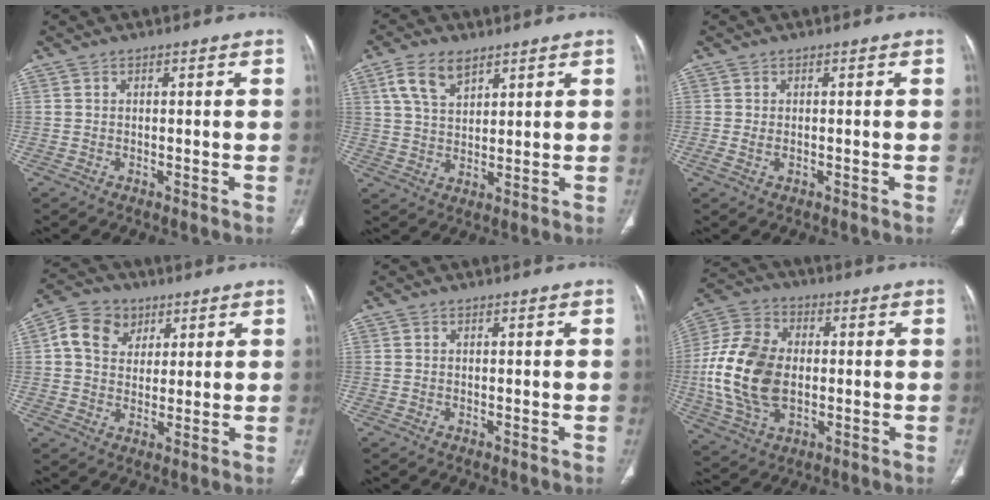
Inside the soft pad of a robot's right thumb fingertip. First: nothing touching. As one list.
[{"total": 7.5, "force": [4.2, 4.1, 4.6], "torque": [-0.080, -0.013, 0.085]}, {"total": 1.4, "force": [-0.3, 0.8, 1.2], "torque": [-0.032, 0.002, 0.000]}, {"total": 9.0, "force": [3.3, 7.2, 4.2], "torque": [-0.056, -0.002, 0.054]}, {"total": 0.0}, {"total": 17.3, "force": [-1.0, 11.4, 13.1], "torque": [-0.262, 0.011, -0.014]}]